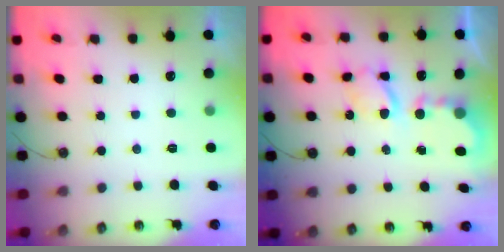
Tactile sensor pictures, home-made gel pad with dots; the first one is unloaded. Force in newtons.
{"total": 6.1, "press": 6.1, "slide": 0.3}